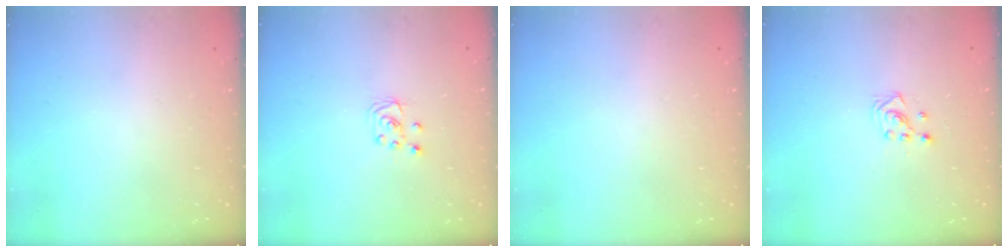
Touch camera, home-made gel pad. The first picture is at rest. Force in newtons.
{"total": 4.2, "press": 4.2, "slide": 0.3}
{"total": 0.0}
{"total": 2.9, "press": 2.9, "slide": 0.4}